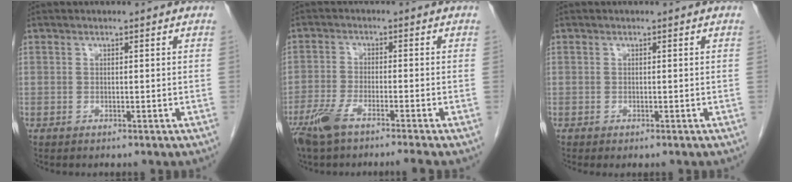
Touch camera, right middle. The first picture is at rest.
{"total": 7.2, "force": [-5.4, 0.2, 4.8], "torque": [-0.089, -0.014, -0.099]}
{"total": 0.6, "force": [-0.5, 0.0, 0.3], "torque": [-0.008, -0.003, -0.007]}